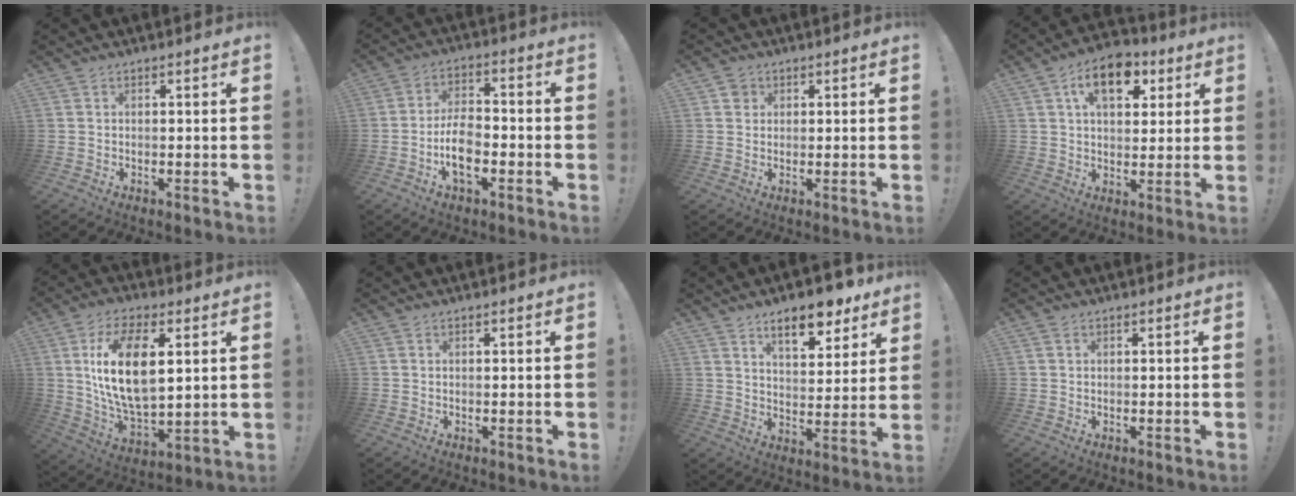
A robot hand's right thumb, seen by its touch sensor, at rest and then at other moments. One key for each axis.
{"total": 9.8, "fx": -3.5, "fy": 5.3, "fz": 7.5, "tx": -0.144, "ty": 0.007, "tz": -0.064}
{"total": 3.0, "fx": 1.3, "fy": 2.6, "fz": 0.6, "tx": -0.001, "ty": 0.000, "tz": 0.021}
{"total": 13.2, "fx": 5.6, "fy": 7.8, "fz": 9.0, "tx": -0.127, "ty": -0.011, "tz": 0.101}
{"total": 18.5, "fx": 4.9, "fy": 9.3, "fz": 15.2, "tx": -0.296, "ty": -0.018, "tz": 0.076}
{"total": 0.0}
{"total": 12.0, "fx": 8.4, "fy": 4.3, "fz": 7.4, "tx": -0.103, "ty": -0.051, "tz": 0.141}
{"total": 0.6, "fx": 0.3, "fy": 0.5, "fz": 0.1, "tx": 0.007, "ty": -0.001, "tz": 0.005}